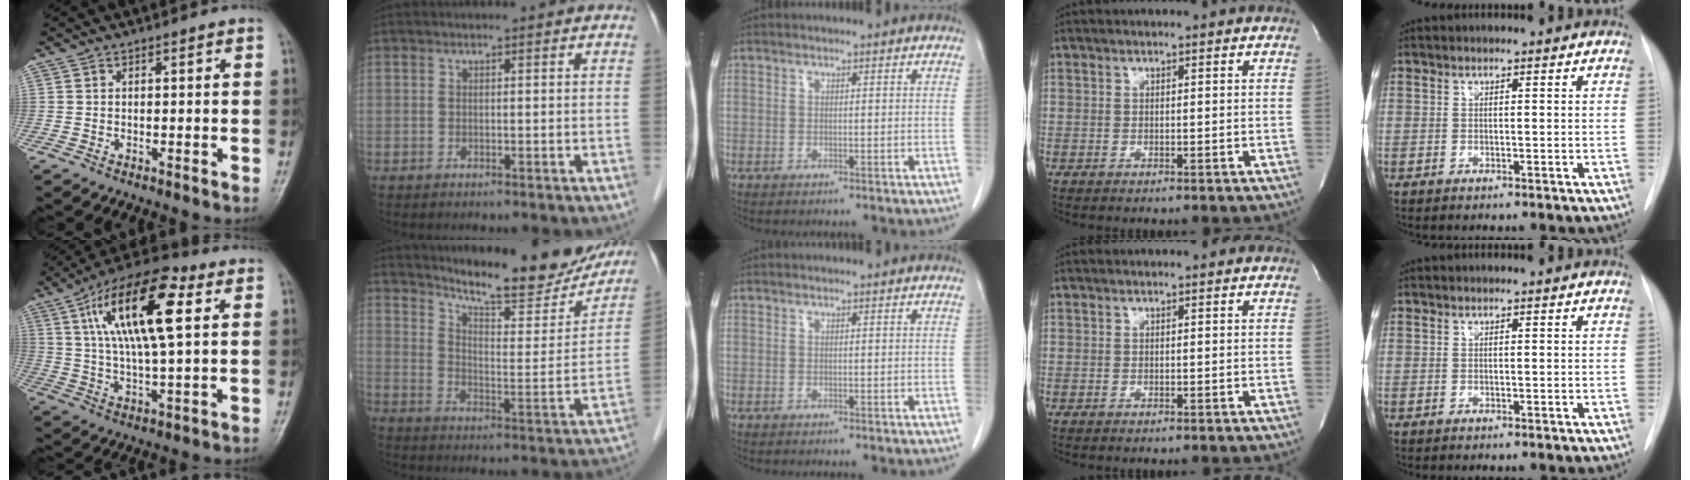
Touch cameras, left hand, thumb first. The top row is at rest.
{"thumb": {"total": 18.5, "force": [5.9, 6.4, 16.4], "torque": [-0.284, 0.007, 0.094]}, "index": {"total": 20.3, "force": [18.2, 3.2, 8.4], "torque": [-0.116, -0.041, 0.243]}}